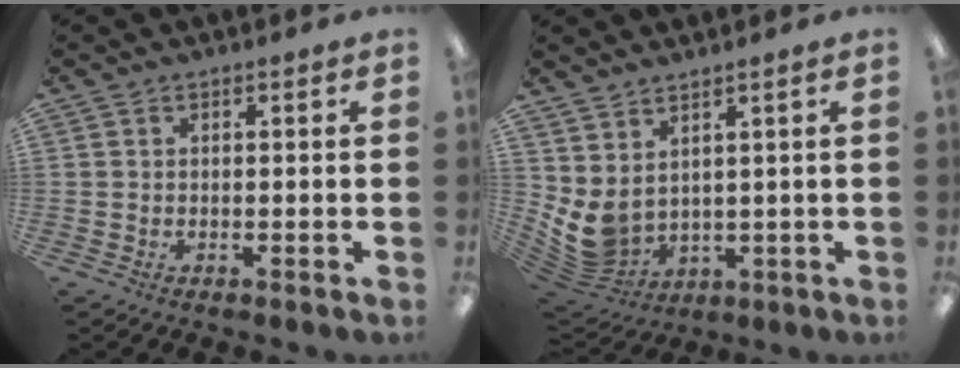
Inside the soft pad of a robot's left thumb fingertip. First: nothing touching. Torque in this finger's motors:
{"motor_torque": [1.14, 1.13, 0.73, -0.86, 0.08]}